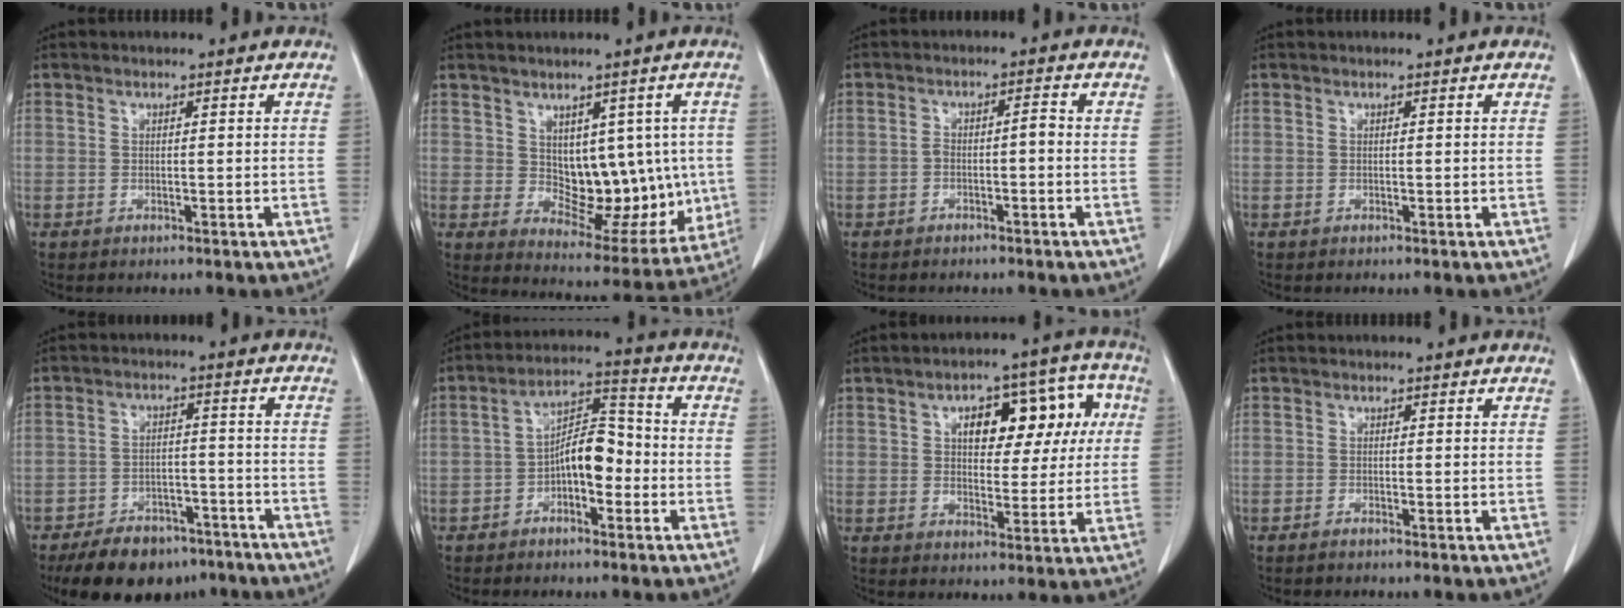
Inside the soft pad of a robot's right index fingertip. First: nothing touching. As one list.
[{"total": 12.0, "force": [0.9, 7.0, 9.7], "torque": [-0.107, 0.008, 0.036]}, {"total": 2.3, "force": [-0.9, 0.7, 2.0], "torque": [-0.036, 0.013, -0.013]}, {"total": 0.0}, {"total": 13.3, "force": [-10.3, 6.6, 5.3], "torque": [-0.076, 0.008, -0.149]}, {"total": 7.6, "force": [-2.2, 3.3, 6.5], "torque": [-0.117, 0.029, -0.039]}, {"total": 12.1, "force": [3.1, 6.1, 10.0], "torque": [-0.122, 0.045, 0.048]}, {"total": 1.0, "force": [-0.9, 0.1, 0.4], "torque": [-0.013, -0.001, -0.012]}]